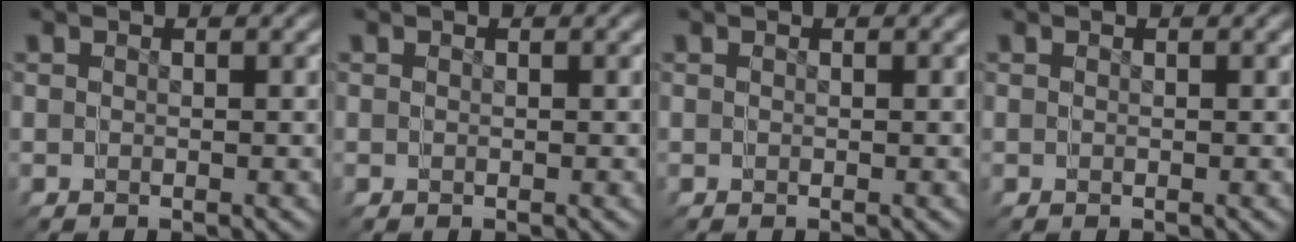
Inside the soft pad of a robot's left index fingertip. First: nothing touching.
{"total": 0.0}
{"total": 0.0}
{"total": 0.0}